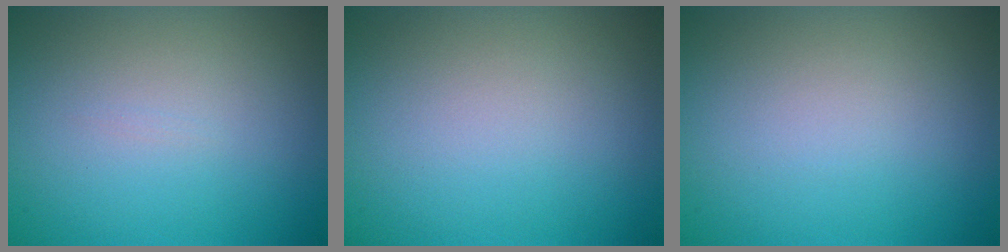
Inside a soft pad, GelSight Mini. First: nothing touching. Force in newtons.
{"total": 0.0}
{"total": 0.0}